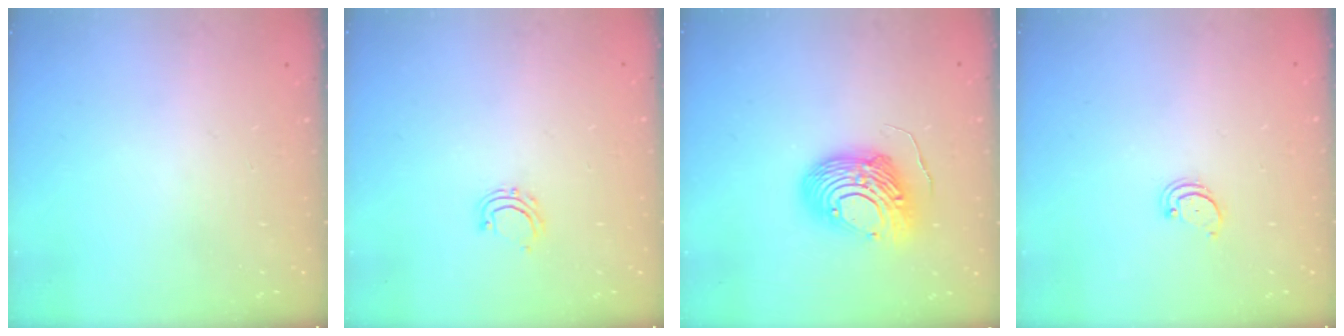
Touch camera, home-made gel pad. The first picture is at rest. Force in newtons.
{"total": 5.1, "press": 5.1, "slide": 0.7}
{"total": 12.6, "press": 12.6, "slide": 1.4}
{"total": 2.4, "press": 2.3, "slide": 0.5}